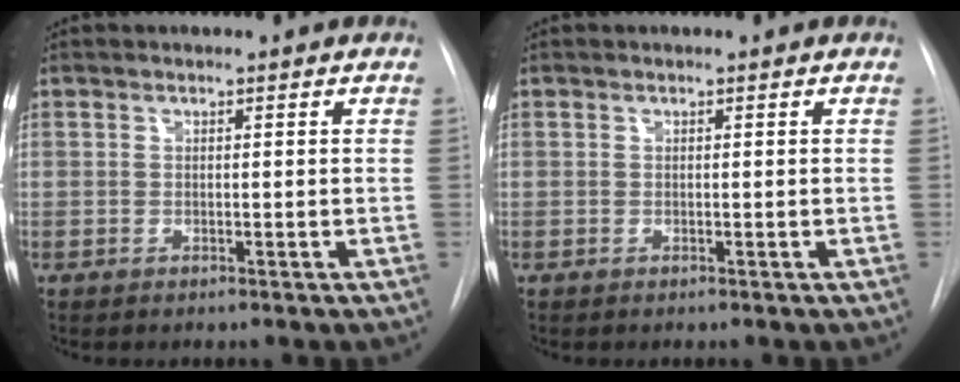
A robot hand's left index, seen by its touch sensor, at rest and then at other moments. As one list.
[{"total": 0.0}]